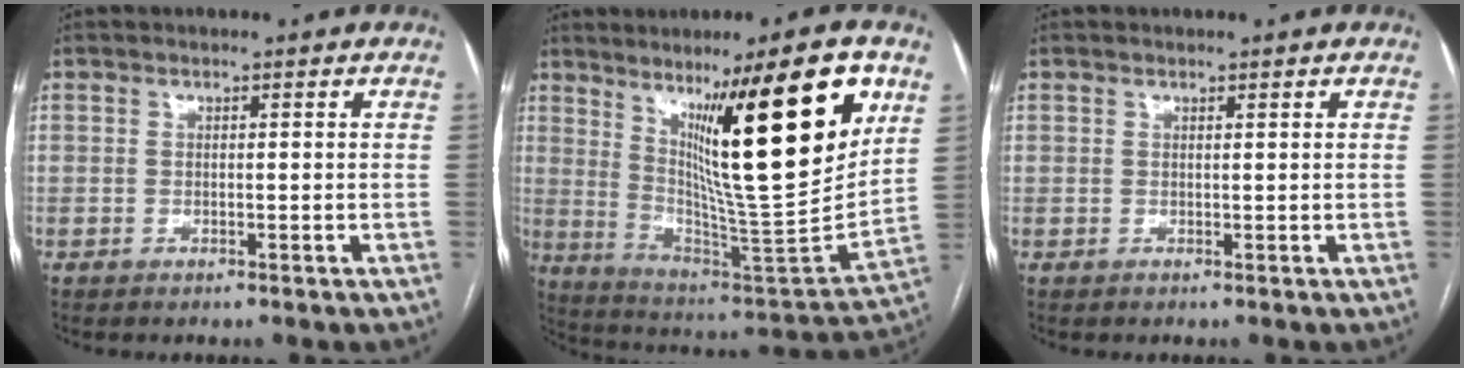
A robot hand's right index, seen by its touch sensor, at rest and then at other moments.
{"total": 25.2, "force": [10.9, 2.0, 22.6], "torque": [-0.340, -0.020, 0.172]}
{"total": 0.5, "force": [0.4, 0.3, 0.0], "torque": [-0.002, 0.004, 0.003]}